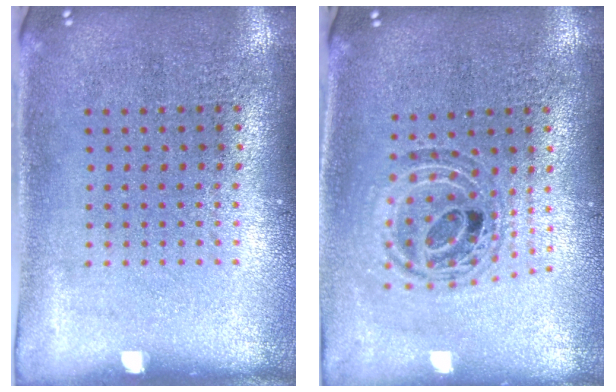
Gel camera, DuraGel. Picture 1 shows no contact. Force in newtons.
{"total": 0.9, "press": 0.9, "slide": 0.2}